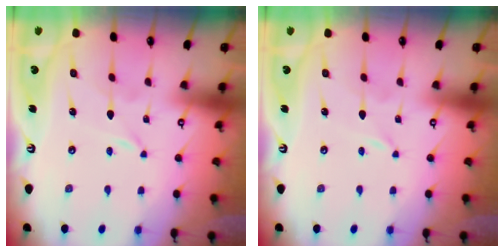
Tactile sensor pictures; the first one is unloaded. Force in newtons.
{"total": 0.0}